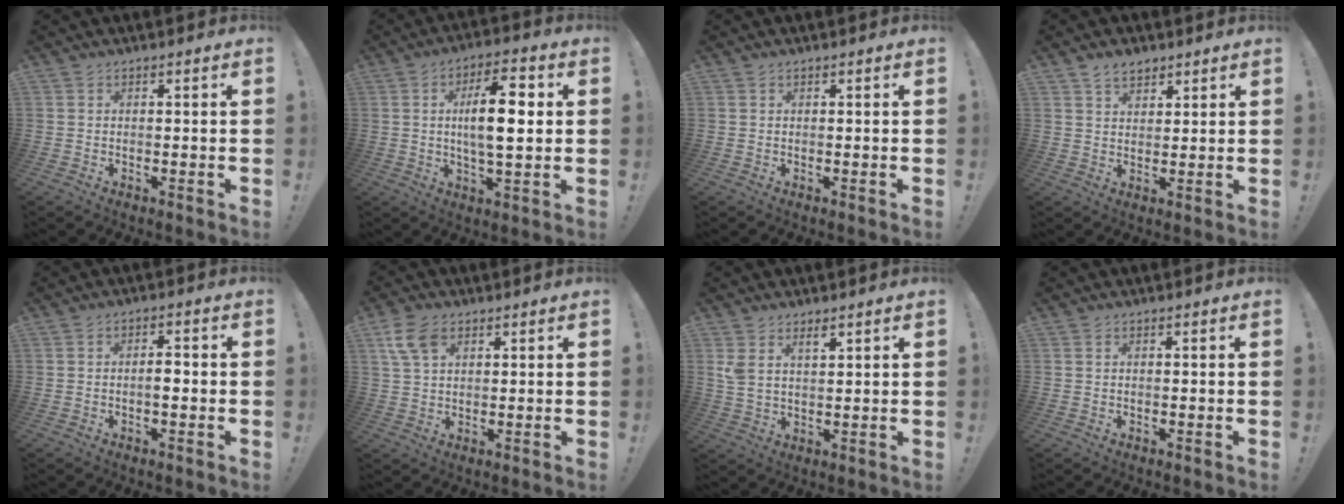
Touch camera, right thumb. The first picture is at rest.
{"total": 12.9, "force": [1.5, 4.7, 12.0], "torque": [-0.189, 0.001, 0.020]}
{"total": 0.0}
{"total": 5.1, "force": [3.6, 3.0, 1.9], "torque": [-0.026, -0.014, 0.066]}
{"total": 3.2, "force": [-0.8, 1.1, 2.9], "torque": [-0.037, 0.001, -0.018]}
{"total": 8.4, "force": [3.9, 5.1, 5.4], "torque": [-0.098, -0.006, 0.077]}
{"total": 4.7, "force": [3.1, 2.2, 2.7], "torque": [-0.040, -0.018, 0.056]}
{"total": 0.0}